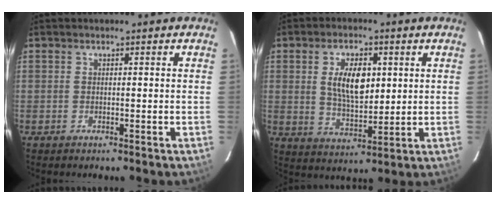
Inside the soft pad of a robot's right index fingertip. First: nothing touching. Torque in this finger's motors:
{"motor_torque": [0.36, 0.13, 0.34, 0.12]}